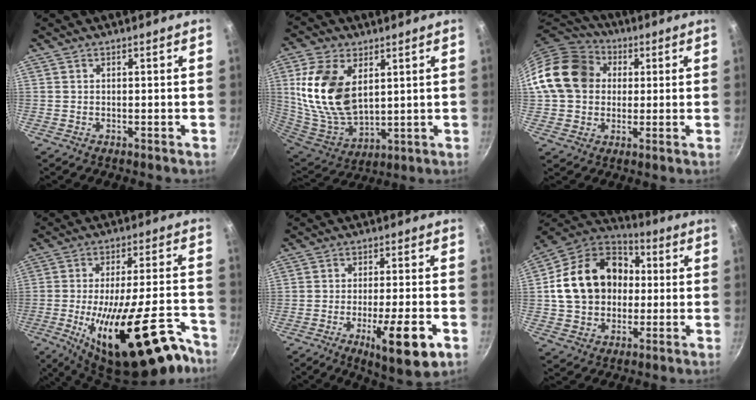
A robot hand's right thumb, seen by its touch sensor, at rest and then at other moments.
{"total": 17.6, "force": [4.8, 10.6, 13.2], "torque": [-0.250, -0.032, 0.107]}
{"total": 16.3, "force": [2.8, 13.5, 8.6], "torque": [-0.132, 0.030, 0.038]}
{"total": 25.9, "force": [-14.5, 9.4, 19.2], "torque": [-0.243, 0.067, -0.217]}
{"total": 12.5, "force": [-4.8, 3.1, 11.1], "torque": [-0.155, 0.014, -0.067]}
{"total": 20.5, "force": [1.5, 16.3, 12.3], "torque": [-0.188, 0.039, 0.024]}